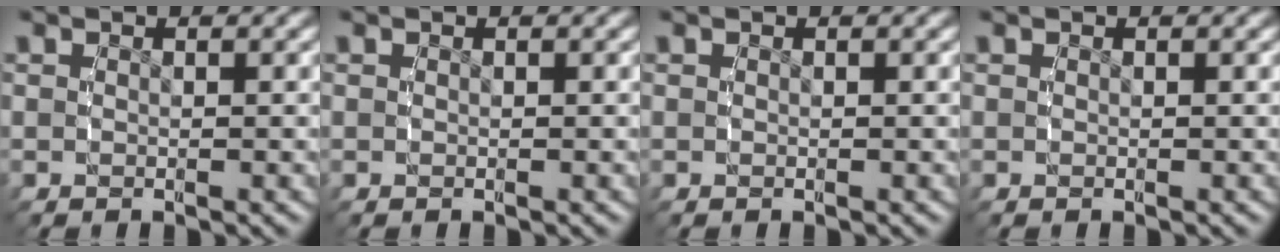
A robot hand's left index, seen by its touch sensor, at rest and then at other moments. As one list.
[{"total": 0.0}, {"total": 0.0}, {"total": 0.0}]